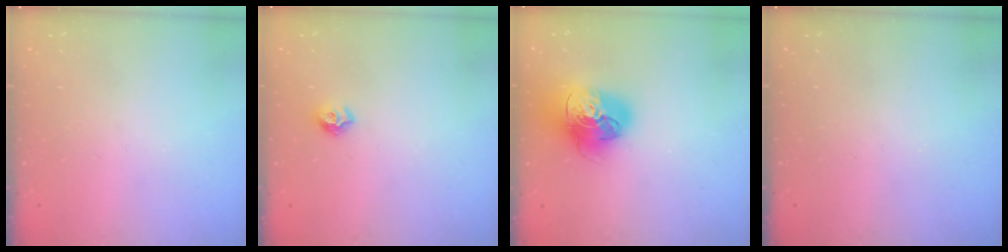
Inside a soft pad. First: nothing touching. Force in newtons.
{"total": 7.2, "press": 7.2, "slide": 0.7}
{"total": 18.6, "press": 18.5, "slide": 2.0}
{"total": 0.0}